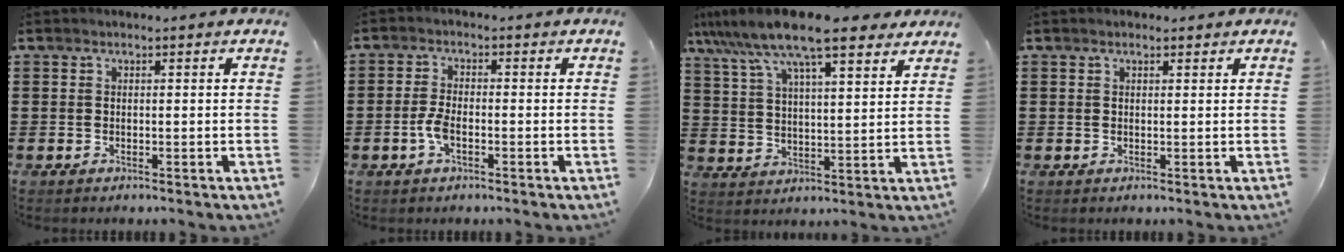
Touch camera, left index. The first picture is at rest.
{"total": 3.5, "force": [-1.2, 1.4, 3.0], "torque": [-0.082, -0.005, -0.029]}
{"total": 12.0, "force": [9.2, 2.3, 7.3], "torque": [-0.171, -0.022, 0.159]}
{"total": 0.9, "force": [0.7, 0.3, 0.5], "torque": [-0.010, 0.003, 0.012]}